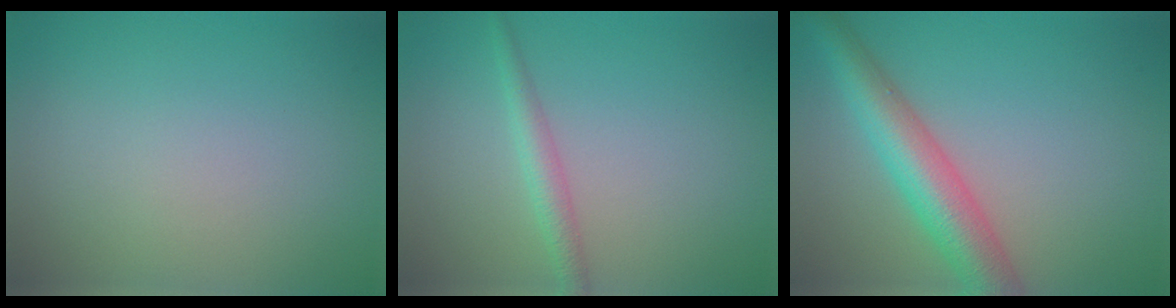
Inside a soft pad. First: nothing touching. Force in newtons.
{"total": 2.0, "press": 2.0, "slide": 0.0}
{"total": 6.3, "press": 6.3, "slide": 0.2}